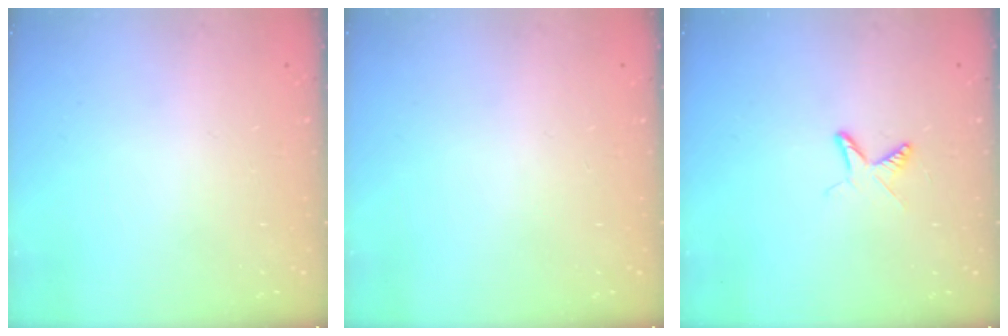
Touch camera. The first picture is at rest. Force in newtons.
{"total": 0.0}
{"total": 5.7, "press": 5.7, "slide": 0.6}